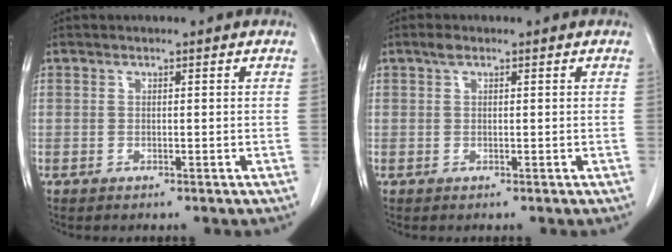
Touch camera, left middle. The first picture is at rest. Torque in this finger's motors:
{"motor_torque": [0.47, -0.36, -0.10, 0.02]}